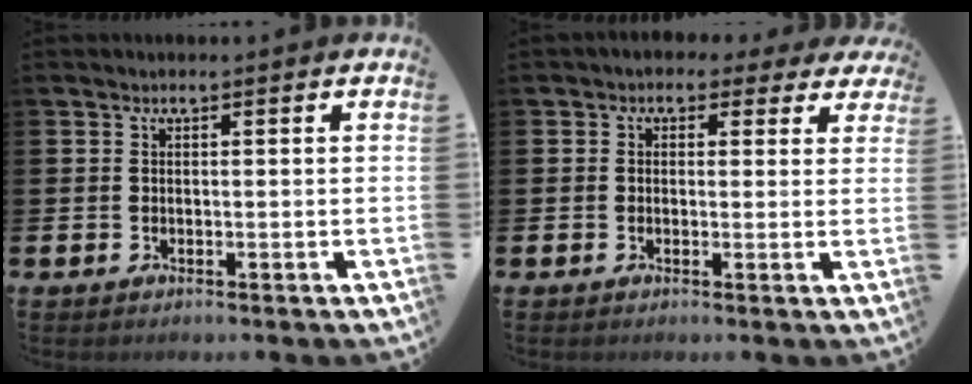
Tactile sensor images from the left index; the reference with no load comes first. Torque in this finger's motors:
{"motor_torque": [1.05, -1.09, 0.08, 0.02]}